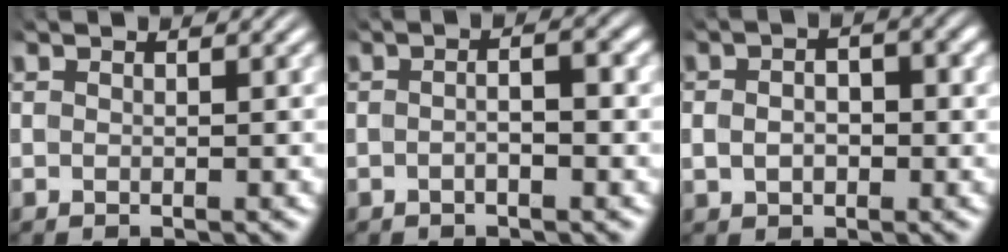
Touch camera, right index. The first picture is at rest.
{"total": 2.4, "force": [-0.6, 0.5, 2.3], "torque": [-0.030, 0.005, -0.017]}
{"total": 2.9, "force": [-0.4, 2.0, 2.1], "torque": [-0.033, -0.002, -0.003]}